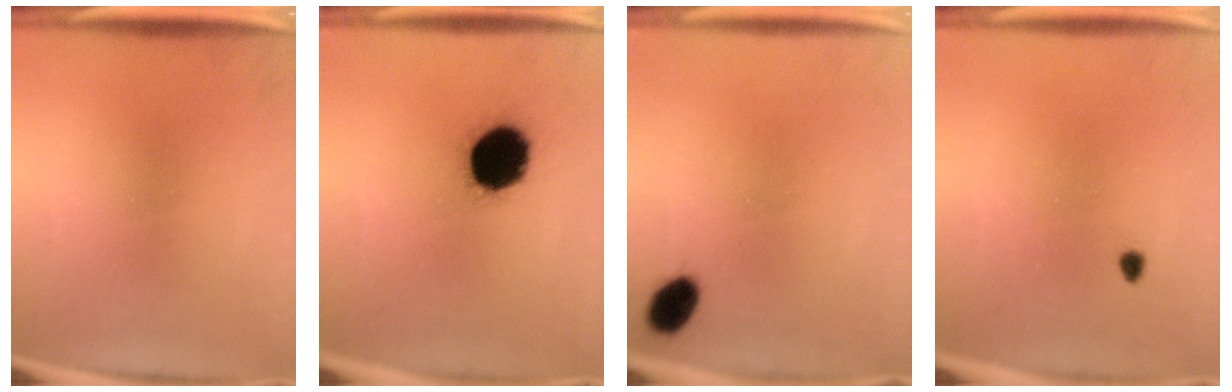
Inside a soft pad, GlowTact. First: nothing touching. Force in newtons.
{"total": 17.6}
{"total": 5.4}
{"total": 1.0}